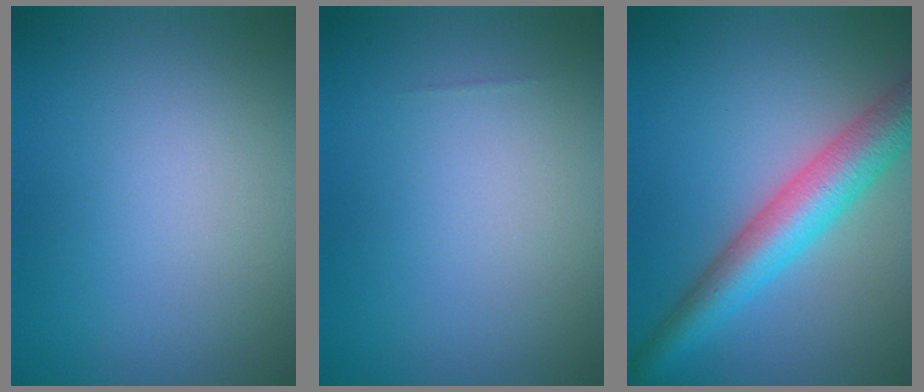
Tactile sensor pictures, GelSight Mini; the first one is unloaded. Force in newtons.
{"total": 0.0}
{"total": 6.6, "press": 6.6, "slide": 0.1}